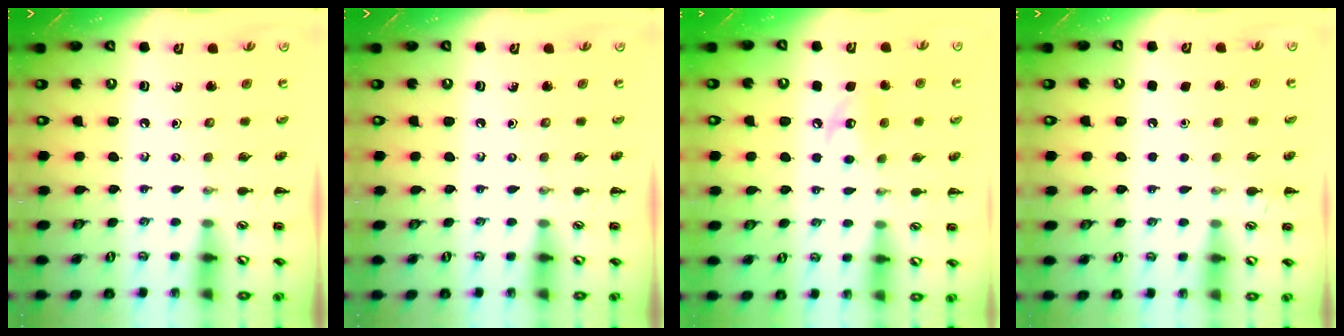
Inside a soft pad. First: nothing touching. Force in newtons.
{"total": 0.0}
{"total": 7.3, "press": 7.3, "slide": 0.5}
{"total": 1.8, "press": 1.8, "slide": 0.1}